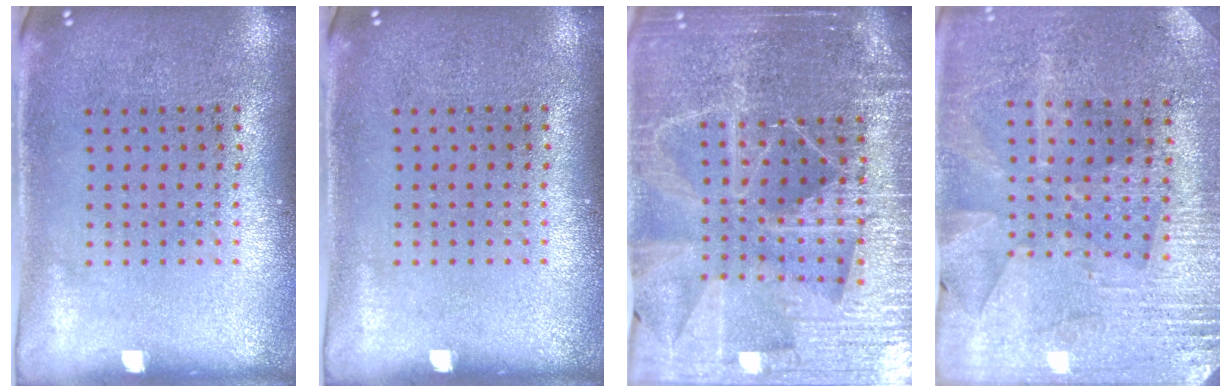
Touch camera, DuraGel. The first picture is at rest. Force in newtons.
{"total": 0.0}
{"total": 5.5, "press": 4.9, "slide": 2.4}
{"total": 2.8, "press": 2.7, "slide": 0.6}